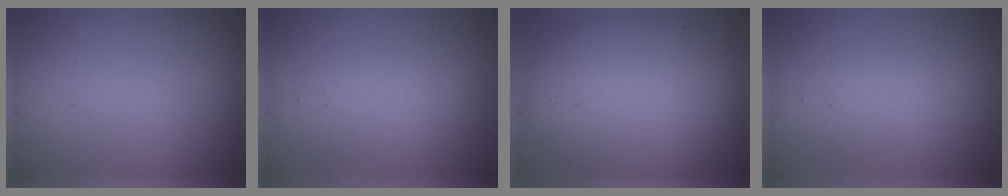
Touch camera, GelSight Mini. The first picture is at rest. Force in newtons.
{"total": 2.7, "press": 2.7, "slide": 0.2}
{"total": 9.1, "press": 9.0, "slide": 0.5}
{"total": 2.6, "press": 2.6, "slide": 0.1}